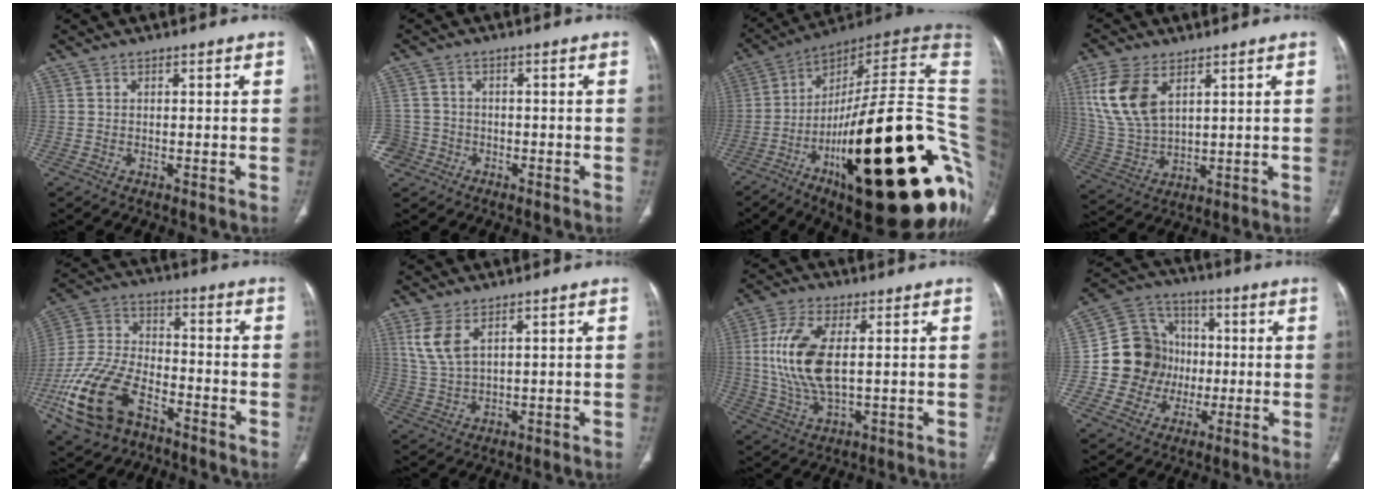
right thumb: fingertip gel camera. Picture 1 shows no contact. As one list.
[{"total": 5.5, "force": [-2.7, 4.8, 0.3], "torque": [-0.001, 0.024, -0.049]}, {"total": 43.4, "force": [-9.7, 12.7, 40.3], "torque": [-0.492, 0.064, -0.149]}, {"total": 12.3, "force": [5.0, 7.0, 8.8], "torque": [-0.189, -0.012, 0.112]}, {"total": 17.9, "force": [-8.9, 10.8, 11.1], "torque": [-0.239, 0.047, -0.167]}, {"total": 6.4, "force": [3.1, 3.0, 4.7], "torque": [-0.107, -0.009, 0.076]}, {"total": 12.8, "force": [1.4, 6.0, 11.2], "torque": [-0.241, -0.004, 0.032]}, {"total": 14.3, "force": [-0.3, 13.6, 4.5], "torque": [-0.038, 0.029, -0.003]}]